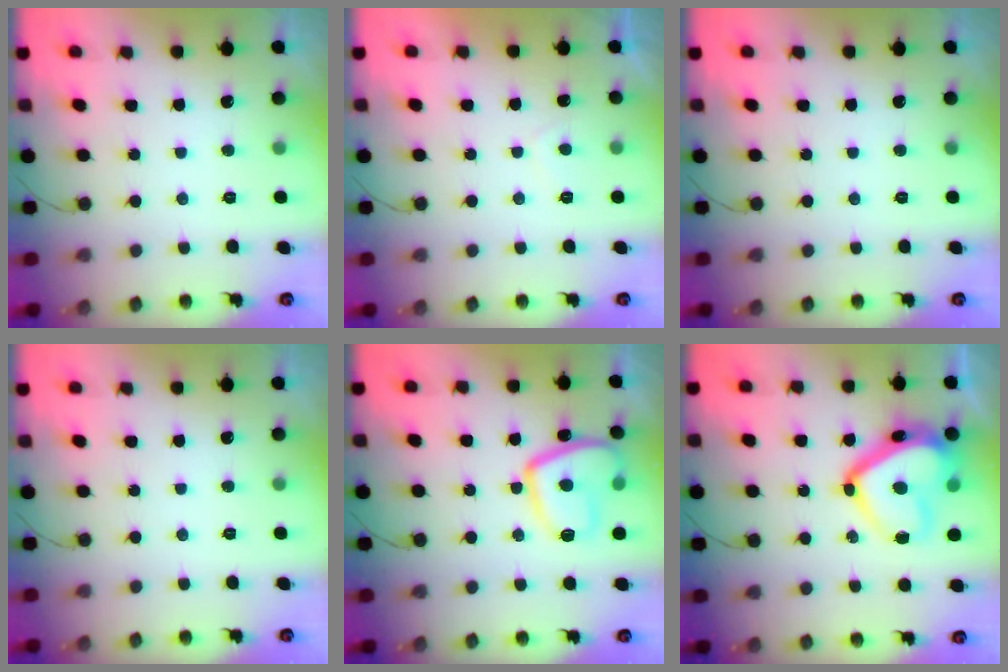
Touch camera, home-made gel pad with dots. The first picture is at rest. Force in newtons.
{"total": 1.5, "press": 1.3, "slide": 0.7}
{"total": 0.0}
{"total": 0.0}
{"total": 13.3, "press": 13.3, "slide": 1.5}
{"total": 19.3, "press": 19.2, "slide": 1.8}